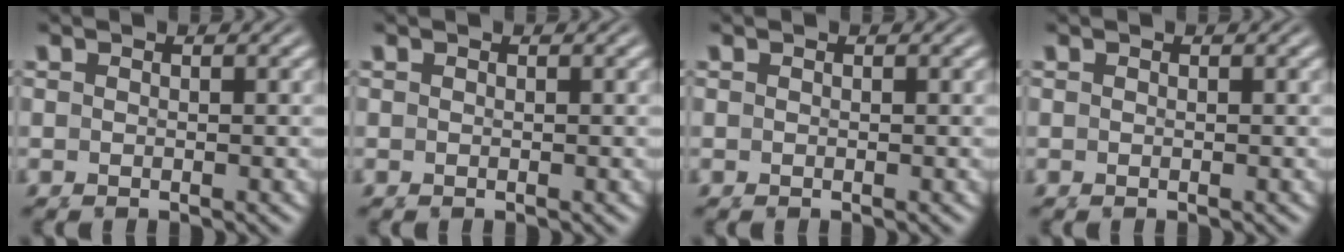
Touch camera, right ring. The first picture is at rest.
{"total": 0.0}
{"total": 0.0}
{"total": 0.0}